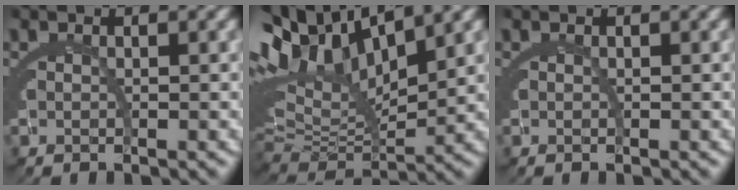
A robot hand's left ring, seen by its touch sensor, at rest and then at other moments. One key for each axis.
{"total": 14.4, "fx": 4.7, "fy": 9.3, "fz": 9.9, "tx": -0.204, "ty": -0.001, "tz": 0.077}
{"total": 0.0}